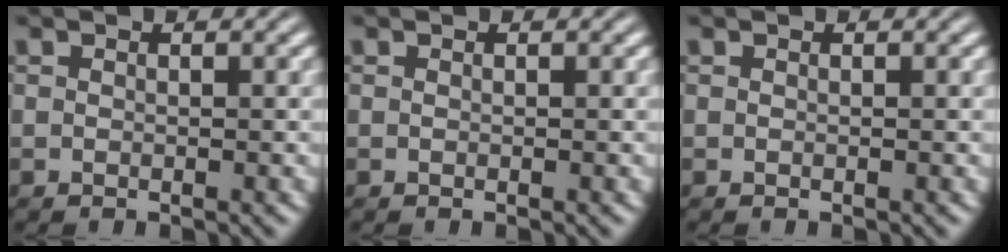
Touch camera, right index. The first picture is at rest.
{"total": 0.0}
{"total": 0.0}